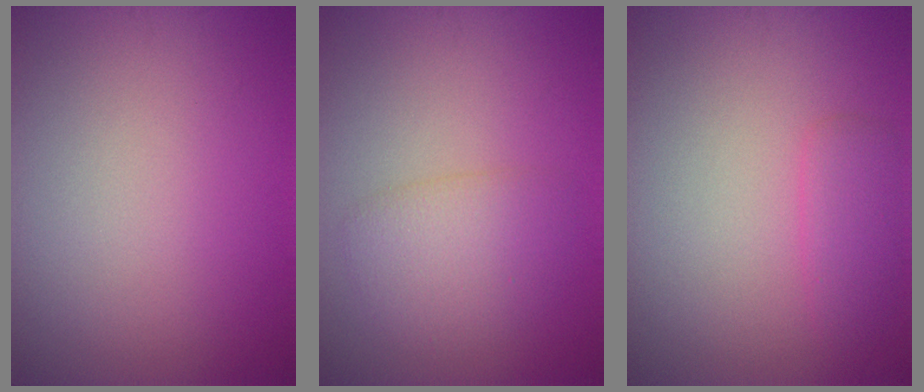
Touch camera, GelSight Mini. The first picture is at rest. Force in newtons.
{"total": 2.9, "press": 2.9, "slide": 0.2}
{"total": 1.8, "press": 1.8, "slide": 0.2}